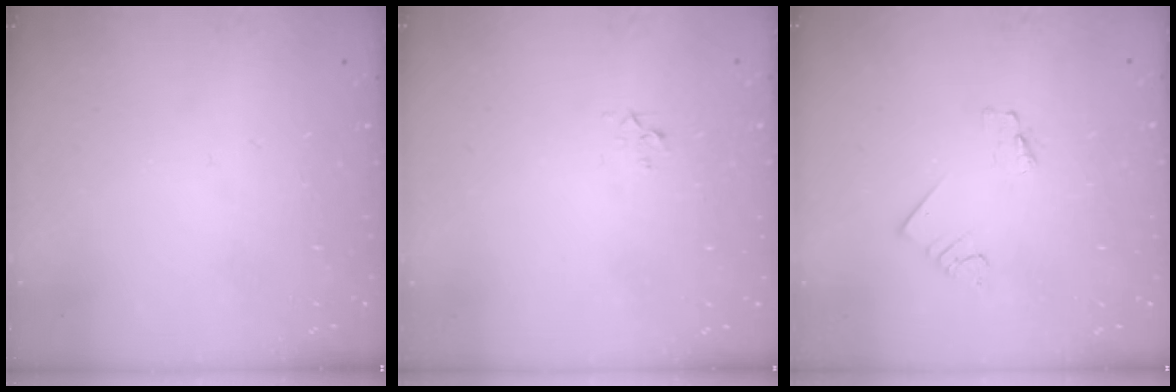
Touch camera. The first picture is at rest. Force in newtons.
{"total": 2.3, "press": 2.3, "slide": 0.2}
{"total": 1.6, "press": 1.6, "slide": 0.1}